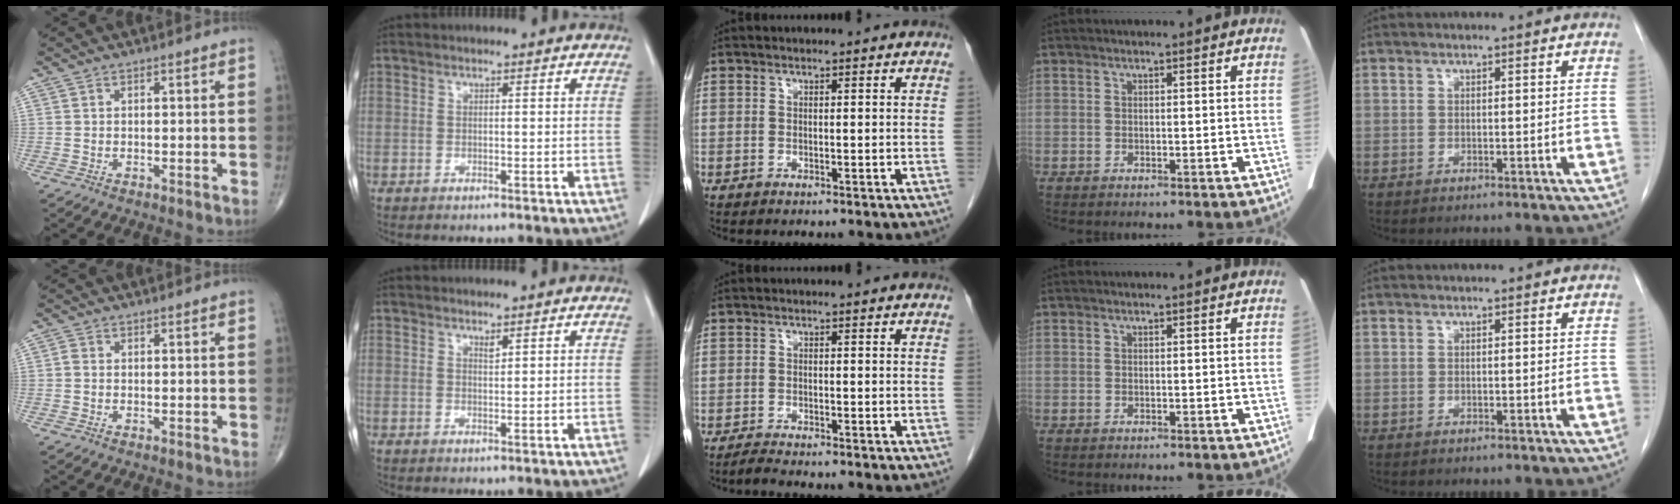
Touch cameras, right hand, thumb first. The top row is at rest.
{"thumb": {"total": 0.8, "force": [-0.2, 0.6, 0.5], "torque": [-0.008, 0.000, -0.006]}, "index": {"total": 0.8, "force": [0.7, 0.1, 0.4], "torque": [-0.009, -0.006, 0.012]}, "middle": {"total": 1.6, "force": [-1.5, -0.3, 0.4], "torque": [-0.019, -0.007, -0.029]}}